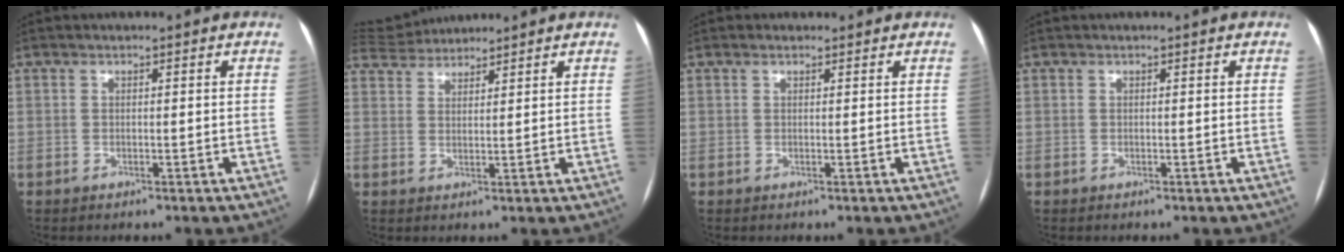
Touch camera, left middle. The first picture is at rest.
{"total": 5.6, "force": [5.5, 0.6, 0.6], "torque": [-0.018, 0.030, 0.100]}
{"total": 0.8, "force": [0.6, 0.5, 0.2], "torque": [-0.014, 0.011, 0.010]}
{"total": 0.0}